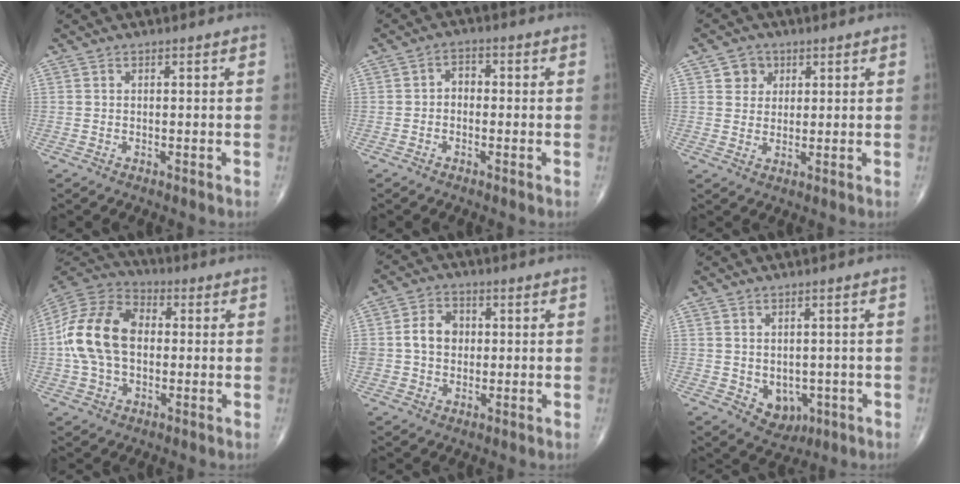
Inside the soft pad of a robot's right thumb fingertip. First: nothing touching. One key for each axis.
{"total": 2.6, "fx": -0.5, "fy": 2.0, "fz": 1.6, "tx": -0.010, "ty": 0.016, "tz": -0.021}
{"total": 4.2, "fx": 1.8, "fy": 3.7, "fz": 1.0, "tx": 0.006, "ty": -0.004, "tz": 0.026}
{"total": 16.7, "fx": 0.3, "fy": 11.2, "fz": 12.4, "tx": -0.233, "ty": 0.031, "tz": 0.000}
{"total": 6.7, "fx": 0.4, "fy": 5.4, "fz": 3.9, "tx": -0.054, "ty": 0.011, "tz": 0.004}
{"total": 5.4, "fx": -1.1, "fy": 4.2, "fz": 3.2, "tx": -0.020, "ty": -0.001, "tz": 0.001}